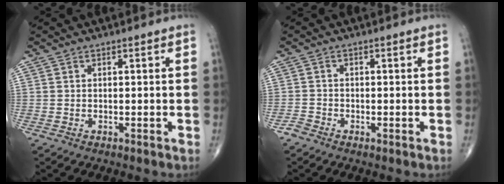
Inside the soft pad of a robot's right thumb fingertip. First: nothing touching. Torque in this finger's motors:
{"motor_torque": [2.09, 1.57, 0.18, -0.53, 0.01]}